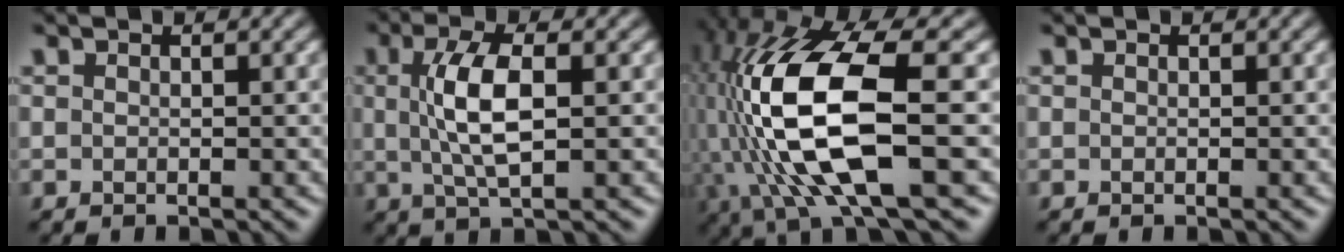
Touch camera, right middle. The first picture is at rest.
{"total": 5.0, "force": [0.5, 1.7, 4.7], "torque": [-0.099, 0.006, 0.009]}
{"total": 14.6, "force": [-1.3, 5.4, 13.5], "torque": [-0.280, -0.004, -0.020]}
{"total": 0.0}